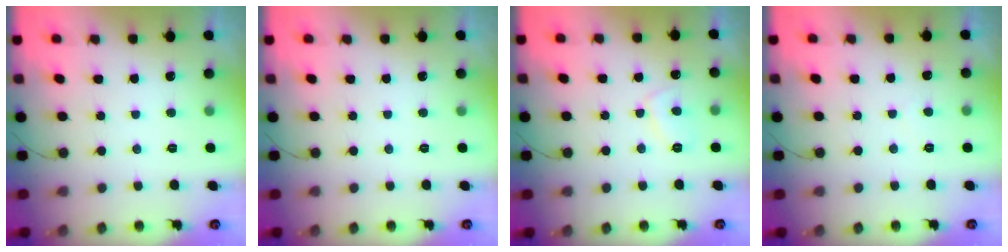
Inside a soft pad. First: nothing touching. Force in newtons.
{"total": 0.0}
{"total": 4.1, "press": 4.1, "slide": 0.6}
{"total": 2.9, "press": 2.9, "slide": 0.3}